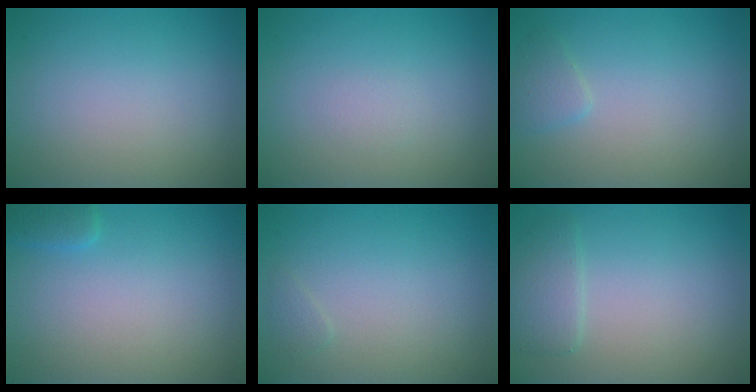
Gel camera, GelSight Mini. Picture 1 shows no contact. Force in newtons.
{"total": 0.6, "press": 0.6, "slide": 0.0}
{"total": 1.2, "press": 1.2, "slide": 0.1}
{"total": 1.2, "press": 1.2, "slide": 0.1}
{"total": 0.6, "press": 0.6, "slide": 0.0}
{"total": 2.0, "press": 2.0, "slide": 0.1}